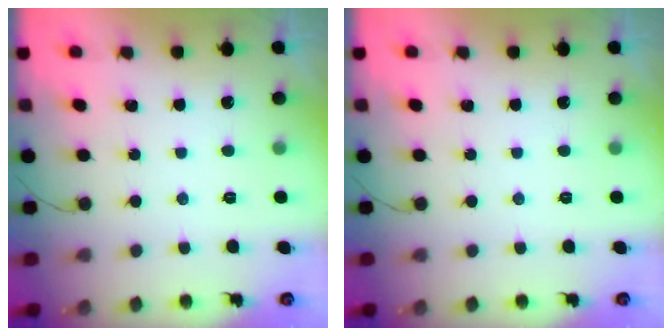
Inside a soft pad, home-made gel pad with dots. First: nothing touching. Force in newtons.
{"total": 0.0}